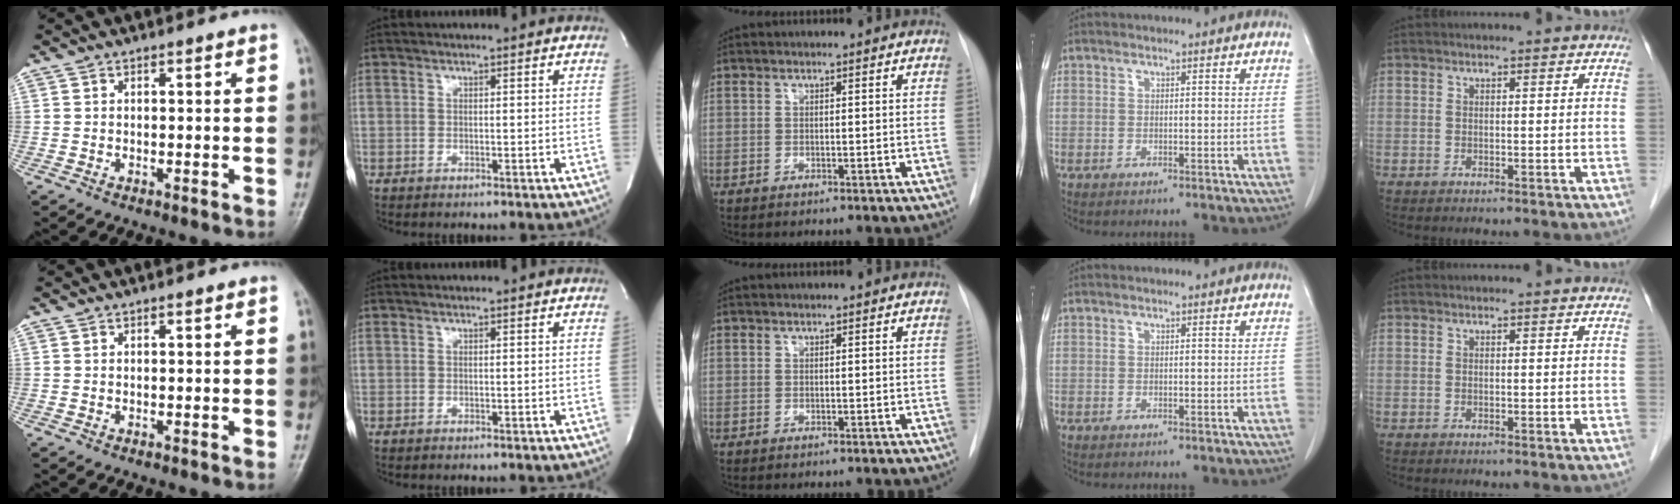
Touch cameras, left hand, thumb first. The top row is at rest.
{}